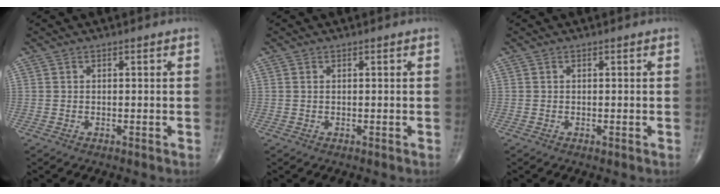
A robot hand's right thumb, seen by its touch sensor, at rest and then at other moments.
{"total": 0.0}
{"total": 0.6, "force": [-0.3, 0.3, 0.4], "torque": [-0.004, -0.001, -0.004]}